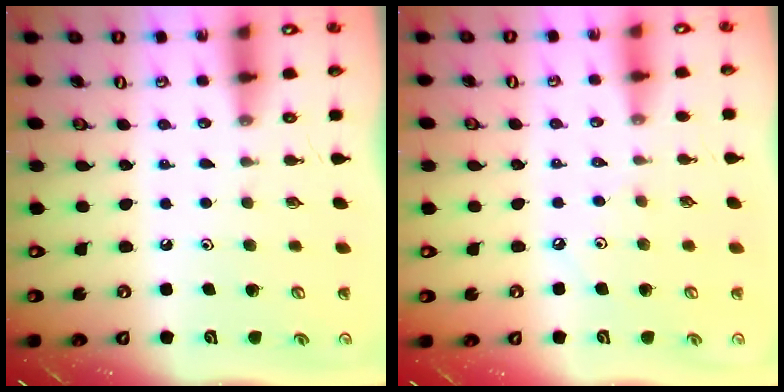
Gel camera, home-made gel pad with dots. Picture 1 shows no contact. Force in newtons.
{"total": 4.4, "press": 4.4, "slide": 0.7}